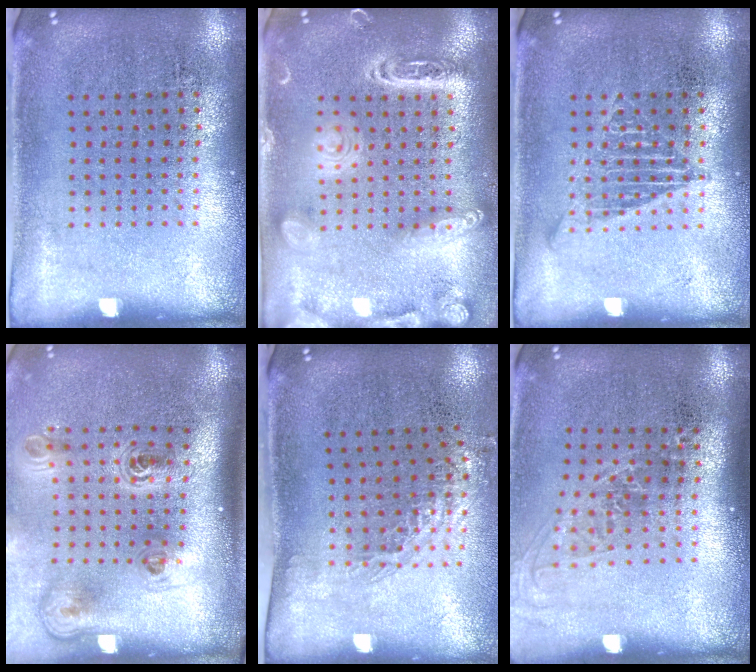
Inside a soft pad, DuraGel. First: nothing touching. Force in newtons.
{"total": 4.0, "press": 4.0, "slide": 0.4}
{"total": 1.7, "press": 1.7, "slide": 0.2}
{"total": 2.3, "press": 1.5, "slide": 1.7}
{"total": 1.2, "press": 0.9, "slide": 0.7}
{"total": 1.4, "press": 1.1, "slide": 0.9}